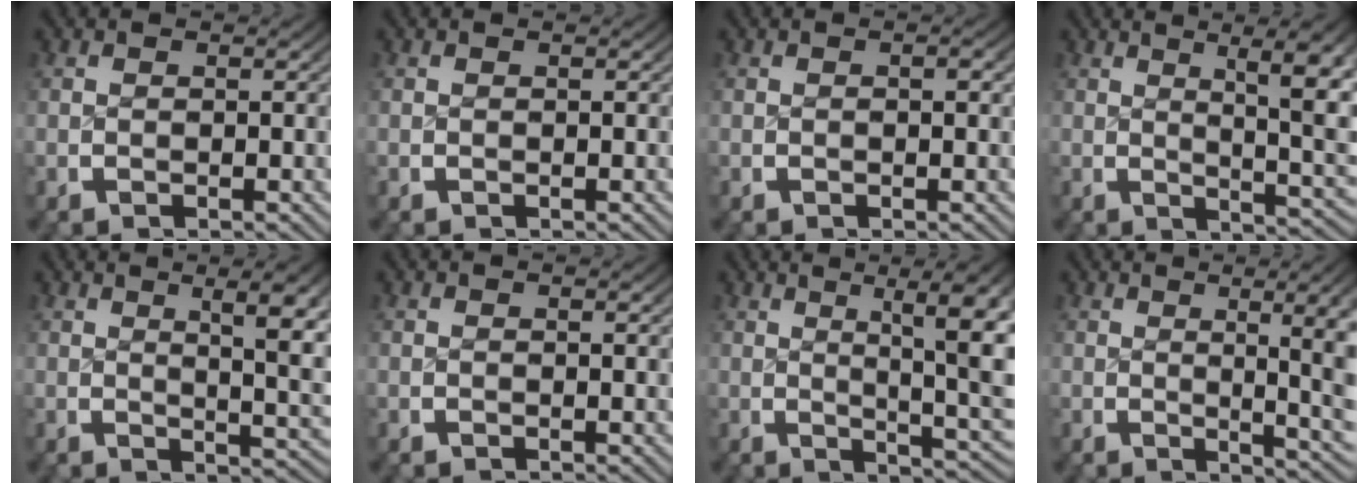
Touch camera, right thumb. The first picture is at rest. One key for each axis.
{"total": 0.0}
{"total": 0.7, "fx": -0.1, "fy": 0.3, "fz": 0.6, "tx": -0.009, "ty": 0.000, "tz": -0.002}
{"total": 7.8, "fx": 1.3, "fy": 3.1, "fz": 7.0, "tx": -0.085, "ty": -0.010, "tz": 0.025}
{"total": 6.9, "fx": 1.5, "fy": 2.5, "fz": 6.3, "tx": -0.071, "ty": -0.006, "tz": 0.028}
{"total": 0.0}
{"total": 9.5, "fx": 2.0, "fy": 4.0, "fz": 8.4, "tx": -0.101, "ty": -0.001, "tz": 0.027}
{"total": 7.5, "fx": 0.3, "fy": 3.1, "fz": 6.9, "tx": -0.081, "ty": -0.008, "tz": 0.008}